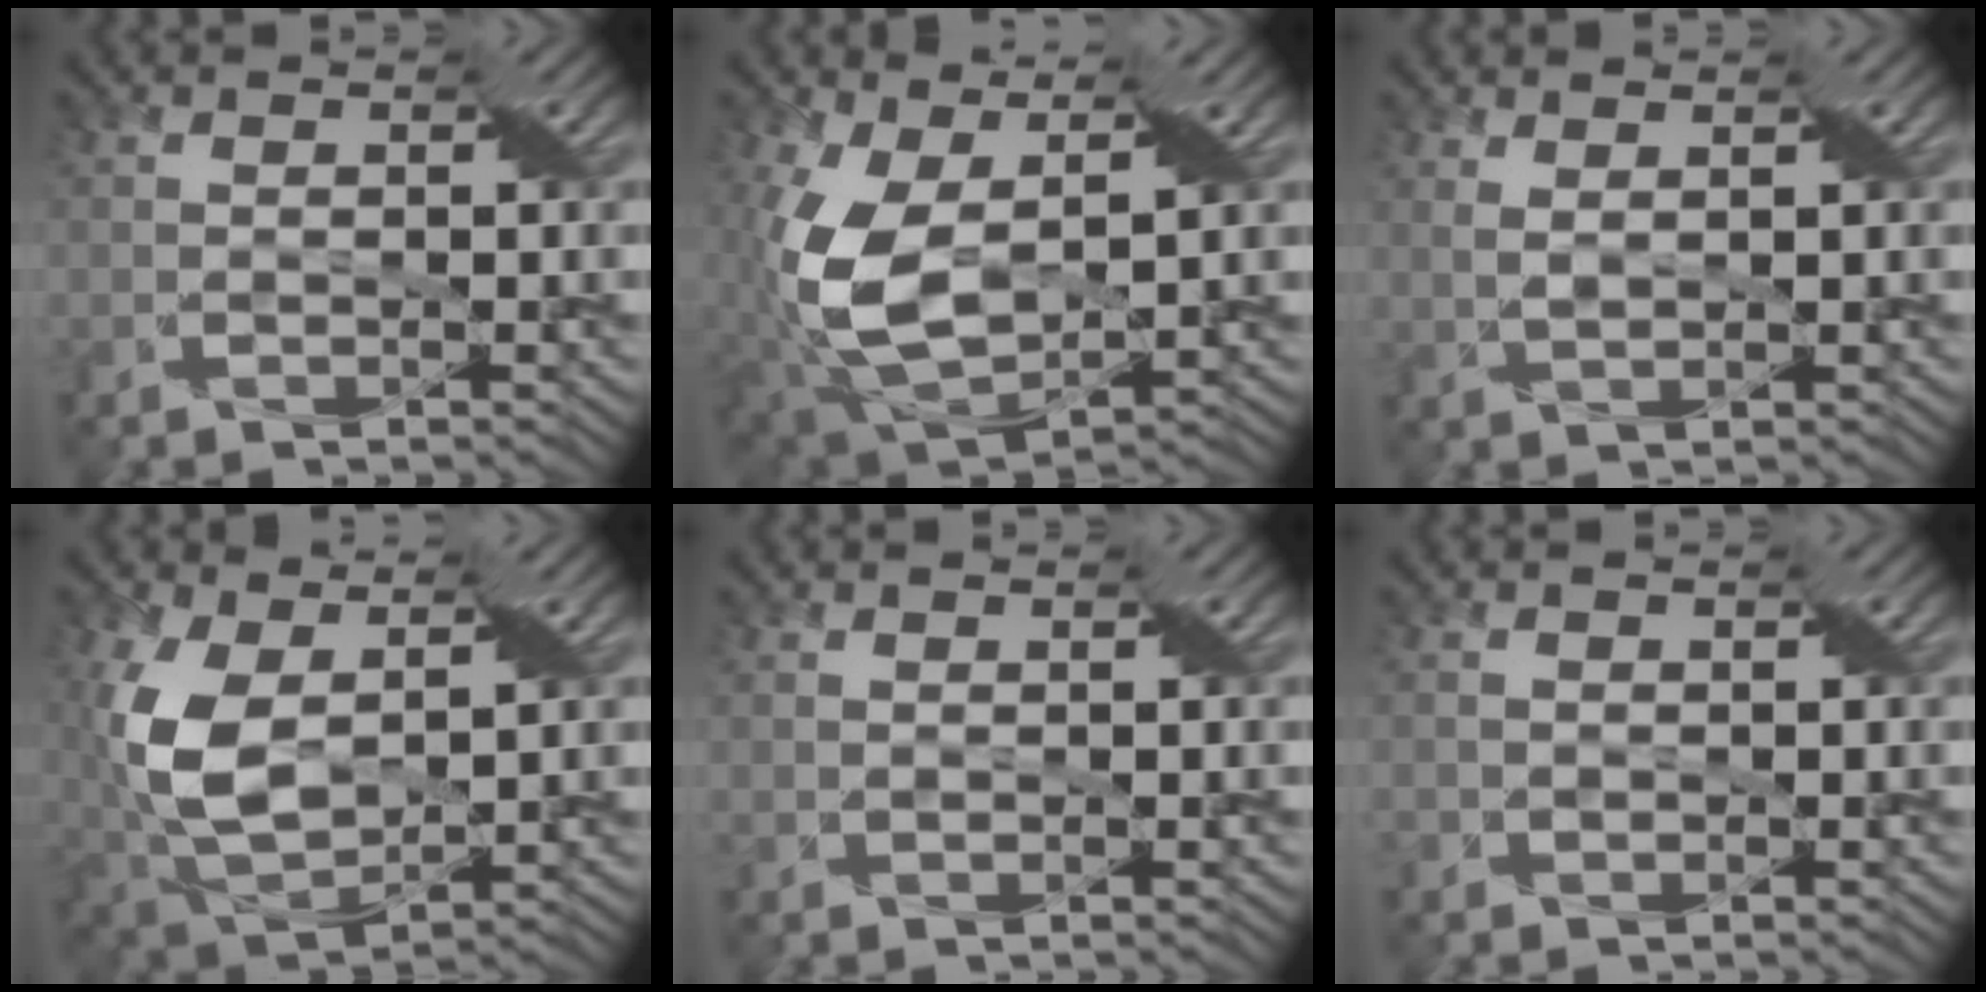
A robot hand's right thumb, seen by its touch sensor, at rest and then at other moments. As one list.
[{"total": 11.6, "force": [1.5, 6.8, 9.3], "torque": [-0.231, -0.016, 0.031]}, {"total": 1.7, "force": [1.3, 0.5, 1.1], "torque": [-0.018, -0.005, 0.022]}, {"total": 10.5, "force": [2.3, 6.1, 8.2], "torque": [-0.218, -0.007, 0.045]}, {"total": 0.0}, {"total": 0.7, "force": [-0.3, 0.6, -0.1], "torque": [0.001, -0.004, -0.003]}]